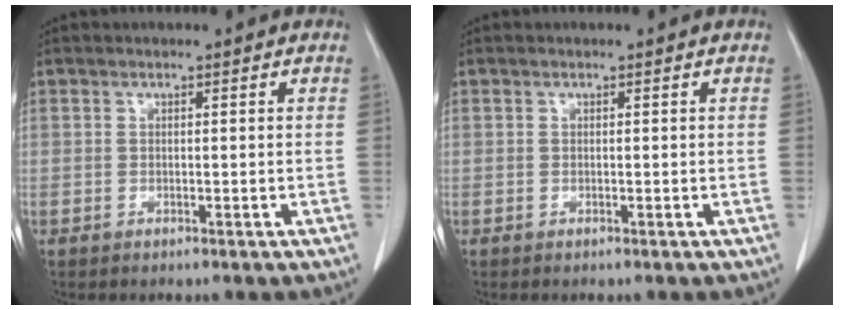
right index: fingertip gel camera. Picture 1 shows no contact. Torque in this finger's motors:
{"motor_torque": [0.00, 0.00, 0.00, 0.00]}